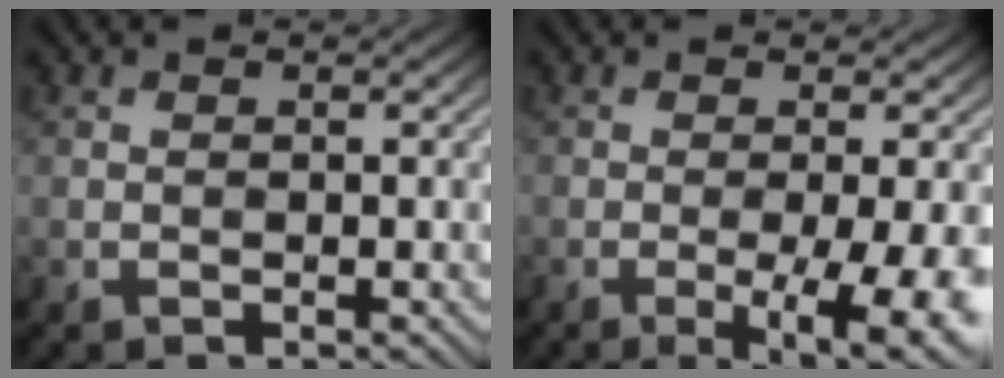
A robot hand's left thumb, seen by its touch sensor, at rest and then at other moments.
{"total": 7.6, "force": [-2.4, 1.7, 7.0], "torque": [-0.106, -0.009, -0.026]}